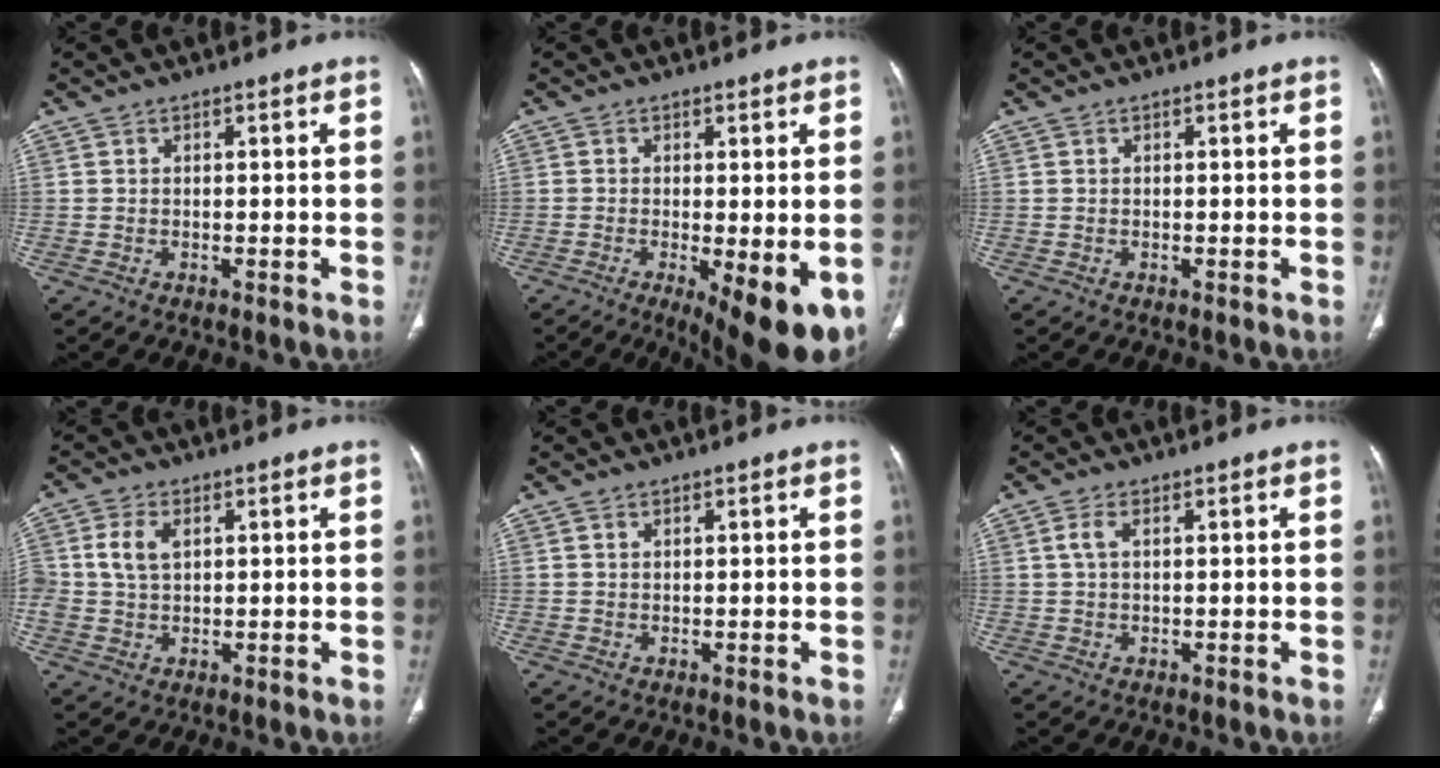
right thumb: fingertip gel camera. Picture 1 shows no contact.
{"total": 12.2, "force": [-4.4, 3.9, 10.6], "torque": [-0.130, -0.020, -0.057]}
{"total": 0.0}
{"total": 5.7, "force": [1.4, 3.8, 4.0], "torque": [-0.082, 0.004, 0.029]}
{"total": 0.9, "force": [0.5, 0.6, 0.5], "torque": [-0.007, -0.003, 0.010]}
{"total": 2.7, "force": [0.9, 1.3, 2.2], "torque": [-0.055, 0.005, 0.018]}